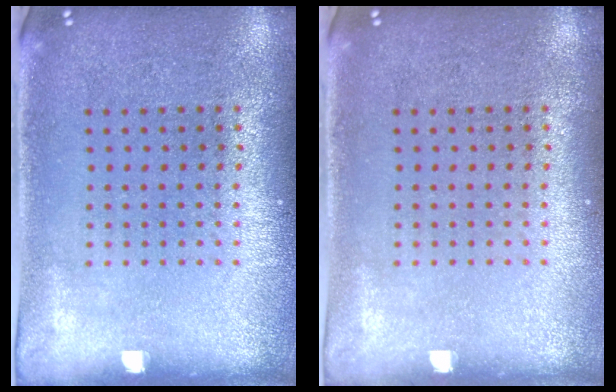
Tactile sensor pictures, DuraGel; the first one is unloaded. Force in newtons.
{"total": 0.0}